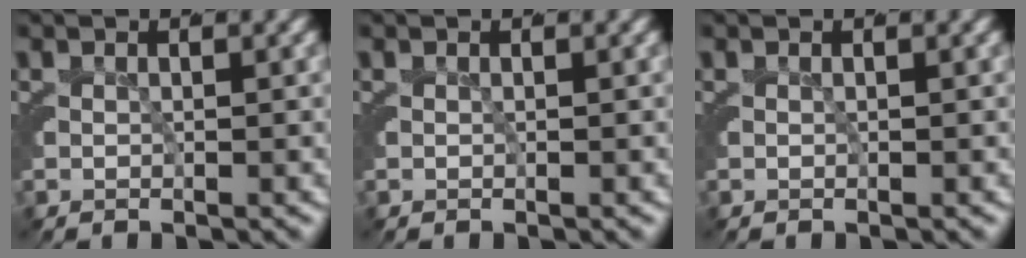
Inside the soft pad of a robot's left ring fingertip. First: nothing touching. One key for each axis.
{"total": 0.0}
{"total": 0.0}